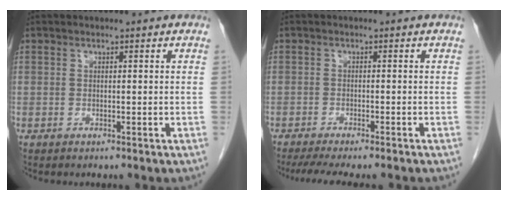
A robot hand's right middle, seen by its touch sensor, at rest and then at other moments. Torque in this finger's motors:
{"motor_torque": [0.18, -0.14, 0.05, 0.02]}